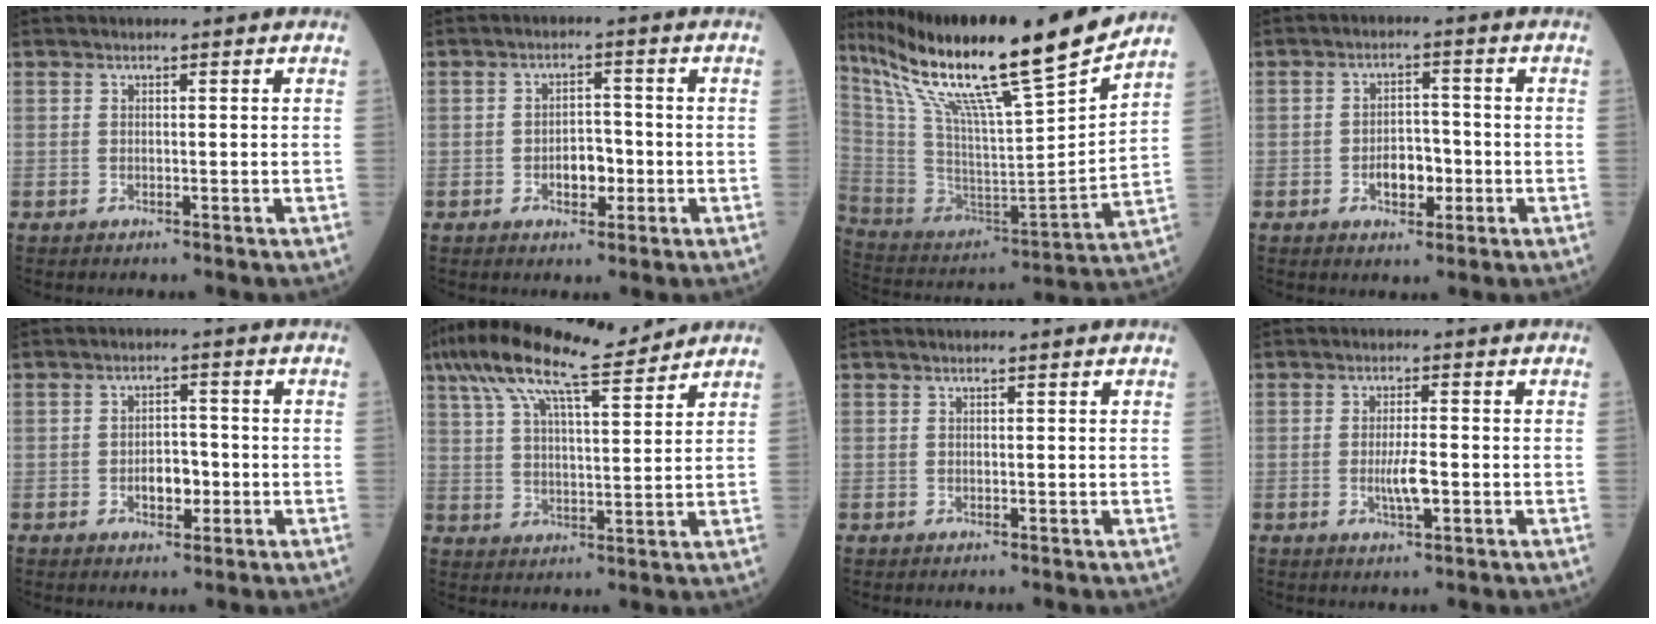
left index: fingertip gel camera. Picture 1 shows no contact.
{"total": 3.8, "force": [-1.2, 2.1, 2.9], "torque": [-0.044, 0.007, -0.017]}
{"total": 24.9, "force": [19.4, 0.1, 15.6], "torque": [-0.275, -0.014, 0.335]}
{"total": 4.6, "force": [-1.5, 2.7, 3.5], "torque": [-0.057, 0.007, -0.022]}
{"total": 3.9, "force": [-1.1, 2.2, 3.1], "torque": [-0.048, 0.006, -0.016]}
{"total": 15.2, "force": [12.5, 1.7, 8.4], "torque": [-0.167, 0.034, 0.214]}
{"total": 0.6, "force": [0.5, -0.1, 0.2], "torque": [-0.008, 0.002, 0.010]}
{"total": 3.7, "force": [-0.8, 0.6, 3.5], "torque": [-0.071, -0.004, -0.013]}